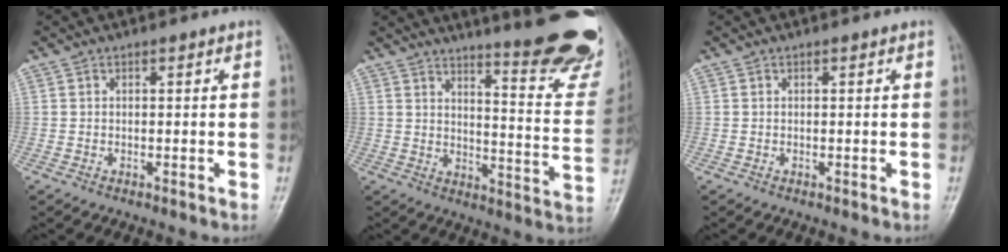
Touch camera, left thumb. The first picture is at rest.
{"total": 23.0, "force": [19.4, 2.5, 12.1], "torque": [-0.134, -0.187, 0.242]}
{"total": 0.0}